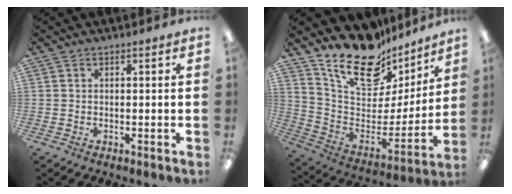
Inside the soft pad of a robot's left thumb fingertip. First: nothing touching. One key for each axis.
{"total": 21.5, "fx": 16.7, "fy": 9.9, "fz": 9.3, "tx": -0.159, "ty": -0.116, "tz": 0.296}